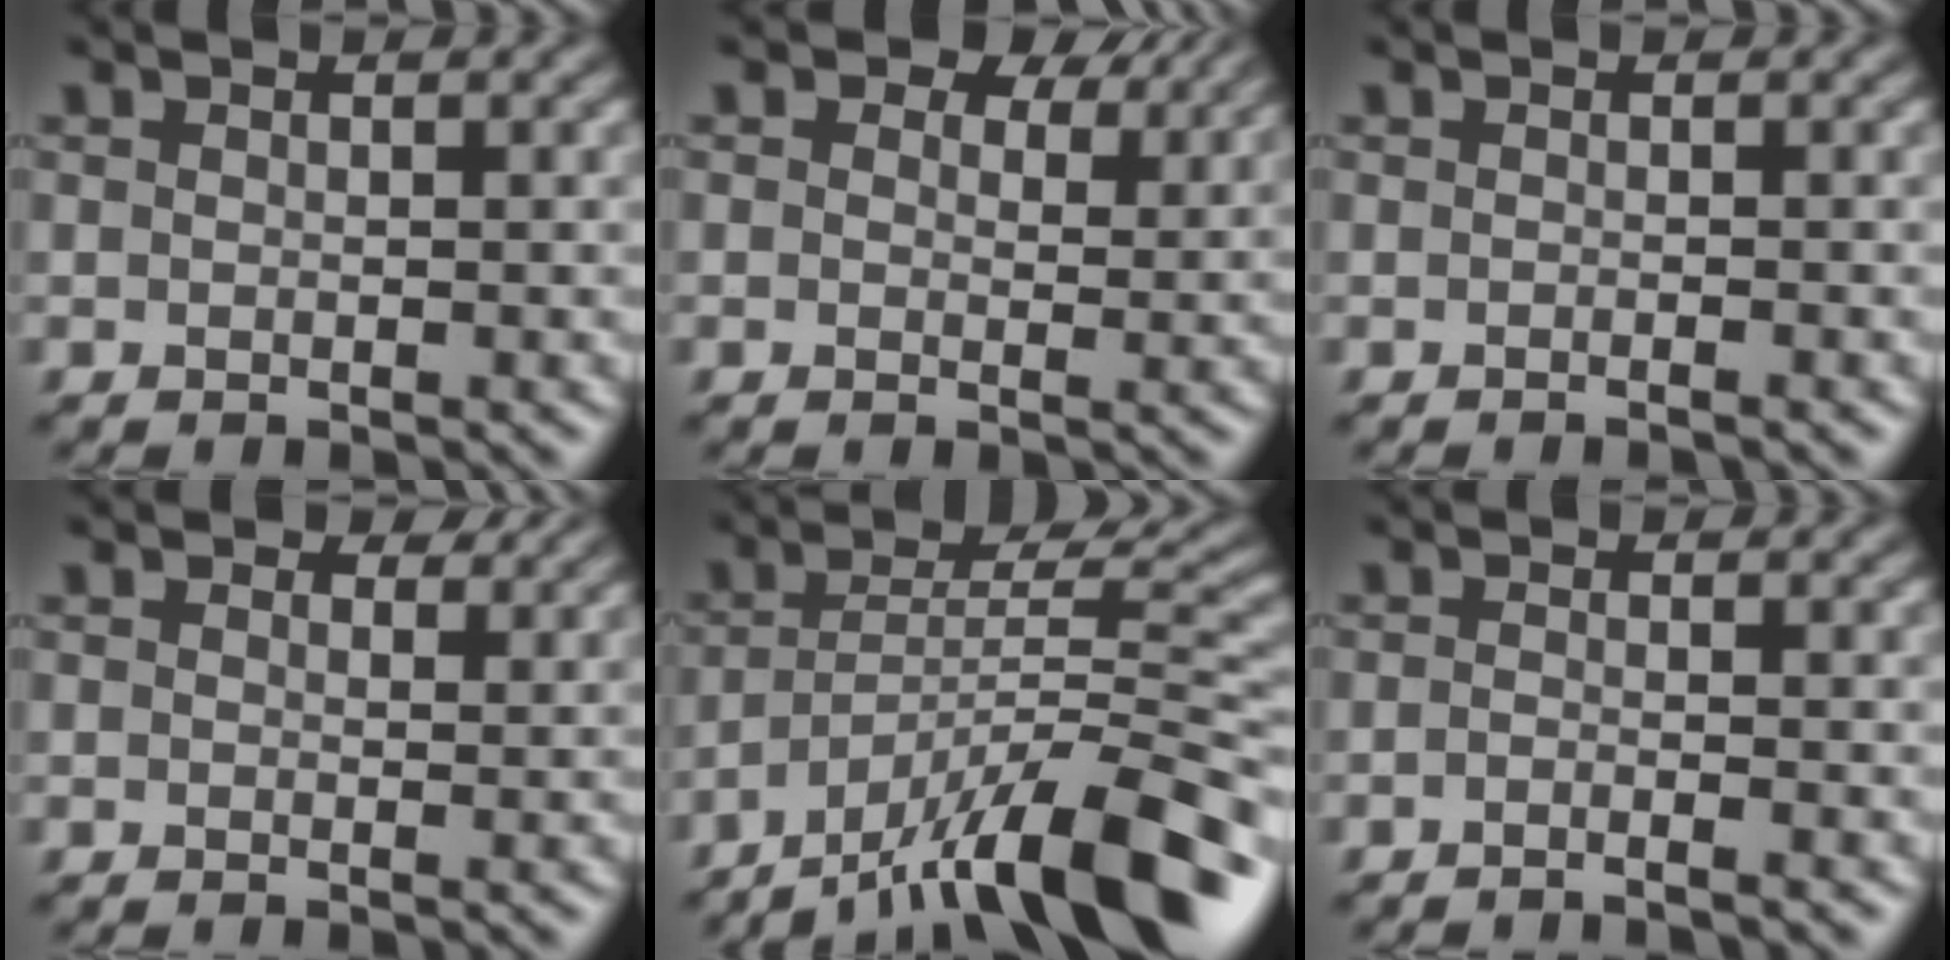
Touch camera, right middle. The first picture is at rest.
{"total": 4.6, "force": [3.1, 2.4, 2.4], "torque": [-0.037, -0.004, 0.038]}
{"total": 0.6, "force": [-0.3, 0.3, 0.5], "torque": [-0.002, -0.002, -0.011]}
{"total": 1.6, "force": [1.2, 0.8, 0.6], "torque": [-0.013, -0.006, 0.013]}
{"total": 12.6, "force": [-9.2, 2.8, 8.2], "torque": [-0.127, 0.012, -0.165]}
{"total": 1.7, "force": [-1.0, 0.6, 1.2], "torque": [-0.002, -0.008, -0.032]}